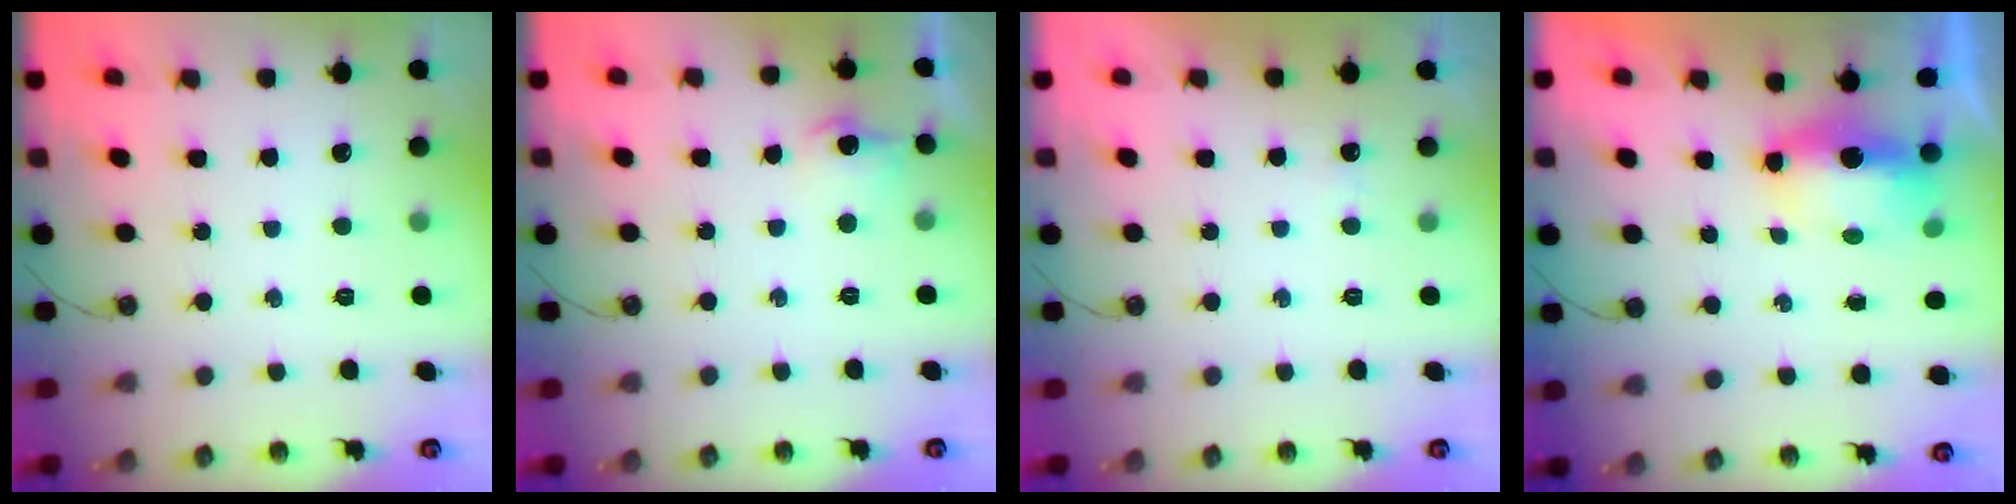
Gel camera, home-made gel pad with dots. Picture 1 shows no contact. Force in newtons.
{"total": 7.4, "press": 7.4, "slide": 0.7}
{"total": 12.8, "press": 2.8, "slide": 12.5}
{"total": 6.6, "press": 6.5, "slide": 1.1}